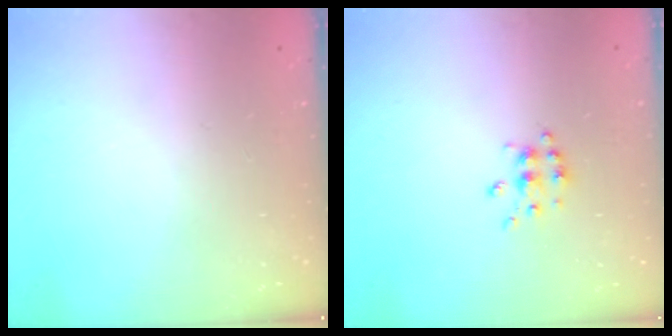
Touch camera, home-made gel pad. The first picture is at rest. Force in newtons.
{"total": 5.3, "press": 5.2, "slide": 0.5}